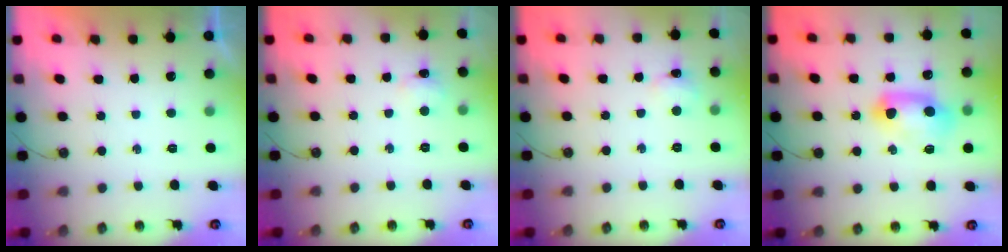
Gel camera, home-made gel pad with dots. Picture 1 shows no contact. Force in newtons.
{"total": 3.2, "press": 2.7, "slide": 1.8}
{"total": 2.5, "press": 2.4, "slide": 0.5}
{"total": 12.0, "press": 12.0, "slide": 1.2}